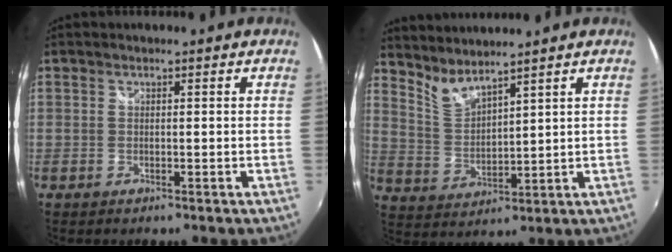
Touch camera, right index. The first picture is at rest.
{"total": 5.8, "force": [5.3, 0.6, 2.3], "torque": [-0.047, -0.010, 0.112]}